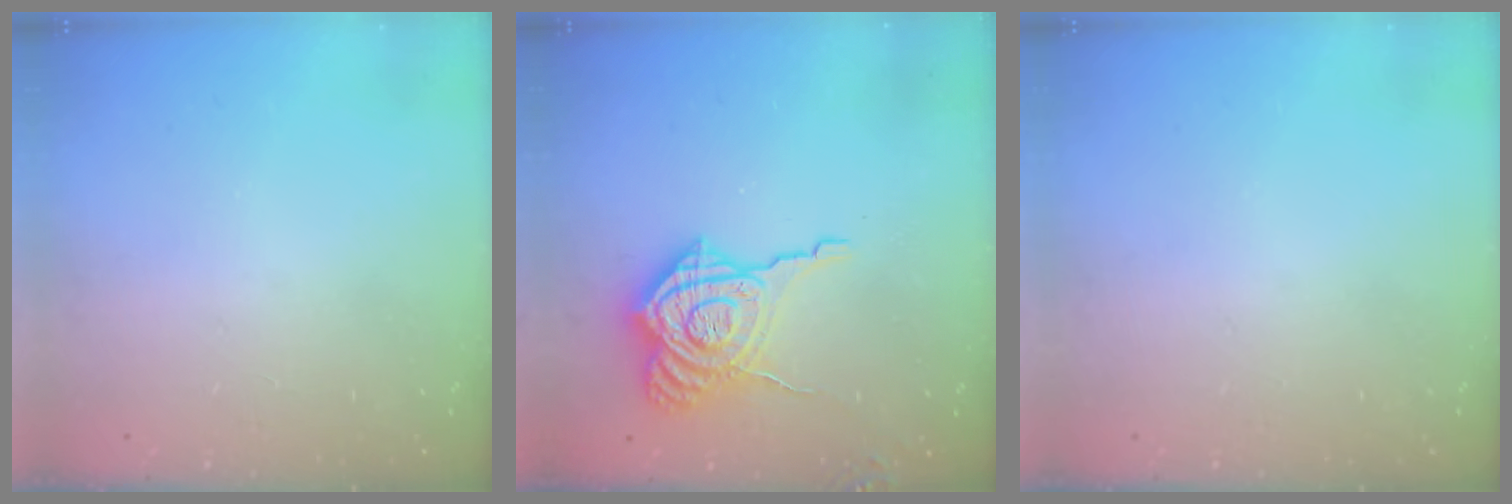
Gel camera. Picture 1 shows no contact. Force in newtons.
{"total": 15.0, "press": 15.0, "slide": 1.2}
{"total": 0.0}